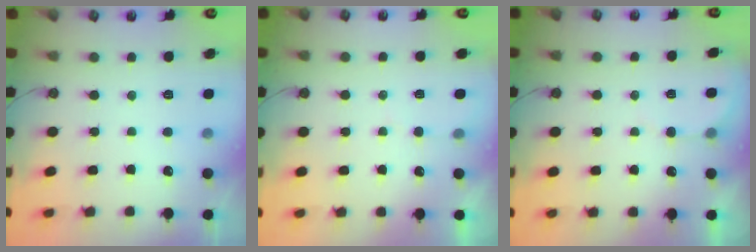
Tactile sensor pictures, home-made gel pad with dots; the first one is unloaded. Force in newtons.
{"total": 1.7, "press": 1.7, "slide": 0.2}
{"total": 3.2, "press": 2.9, "slide": 1.4}